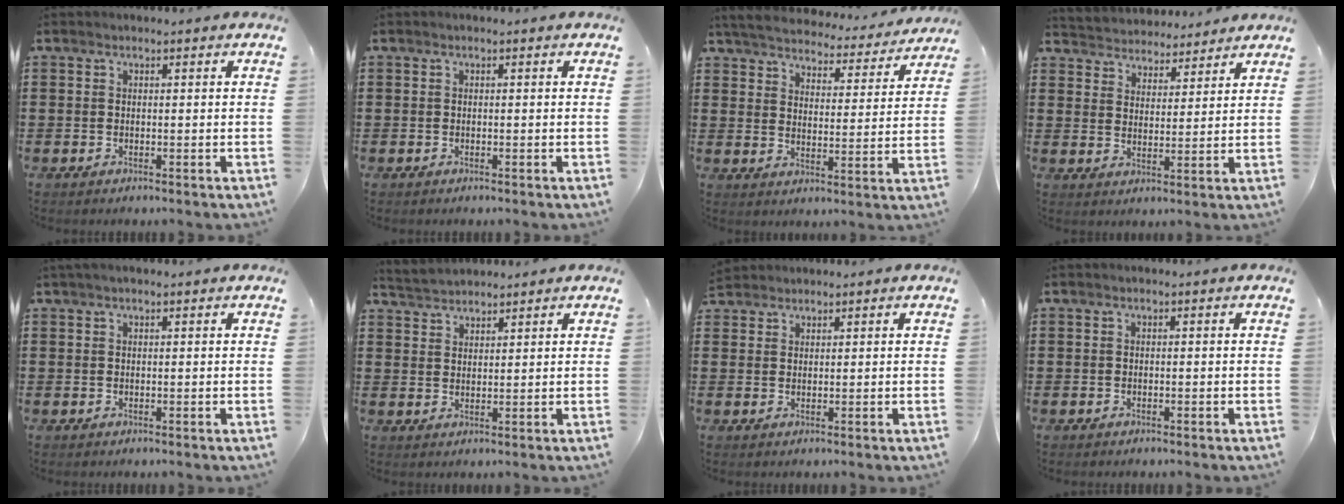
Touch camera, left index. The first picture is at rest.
{"total": 0.0}
{"total": 4.8, "force": [4.7, 0.3, 0.7], "torque": [-0.042, -0.034, 0.078]}
{"total": 3.9, "force": [3.8, 0.7, -0.7], "torque": [-0.008, -0.023, 0.065]}
{"total": 0.9, "force": [0.7, 0.1, 0.6], "torque": [-0.013, 0.002, 0.012]}
{"total": 3.0, "force": [3.0, 0.4, -0.1], "torque": [-0.009, -0.005, 0.056]}
{"total": 1.8, "force": [1.7, 0.4, -0.1], "torque": [-0.004, 0.003, 0.035]}
{"total": 0.0}